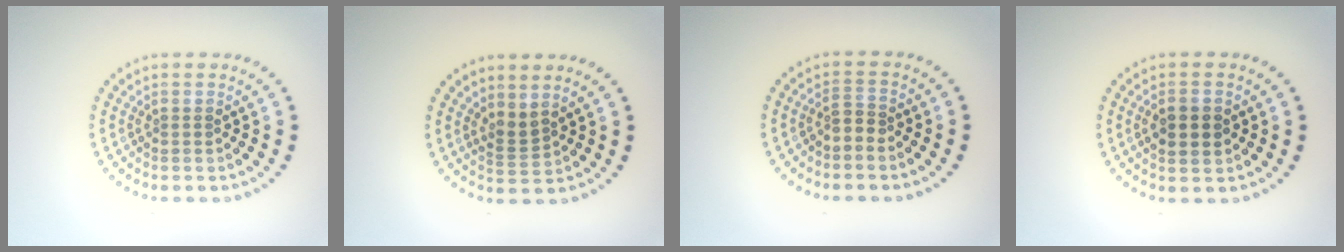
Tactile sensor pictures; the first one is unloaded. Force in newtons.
{"total": 1.7, "press": 1.2, "slide": 1.2}
{"total": 1.6, "press": 1.3, "slide": 1.0}
{"total": 2.6, "press": 2.6, "slide": 0.2}